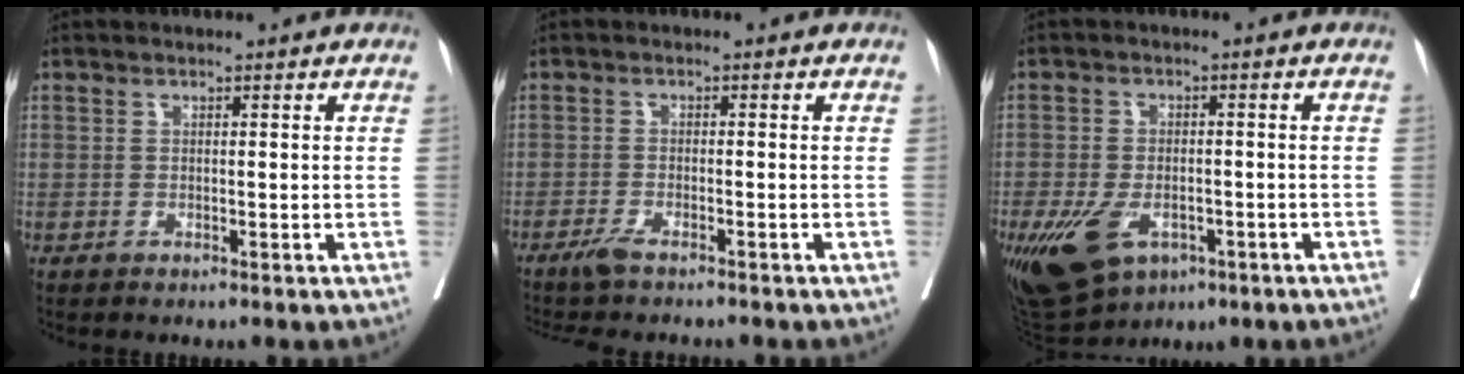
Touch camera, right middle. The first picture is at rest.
{"total": 3.8, "force": [-3.2, 0.7, 2.1], "torque": [-0.036, -0.007, -0.050]}
{"total": 12.2, "force": [-5.8, 7.2, 8.0], "torque": [-0.160, -0.009, -0.082]}